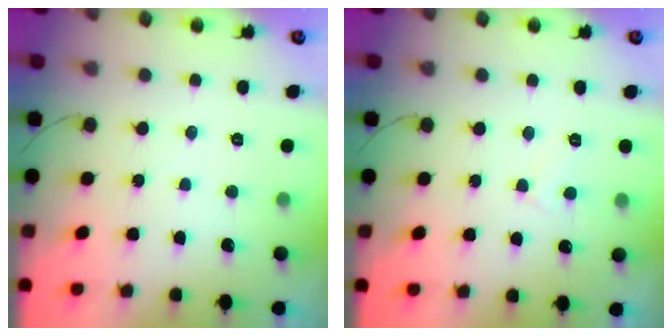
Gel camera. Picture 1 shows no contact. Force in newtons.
{"total": 3.0, "press": 3.0, "slide": 0.2}